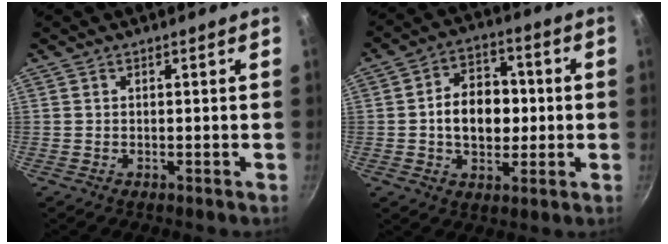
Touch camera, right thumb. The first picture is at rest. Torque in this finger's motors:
{"motor_torque": [-0.20, 0.54, 0.08, 0.15, 0.09]}